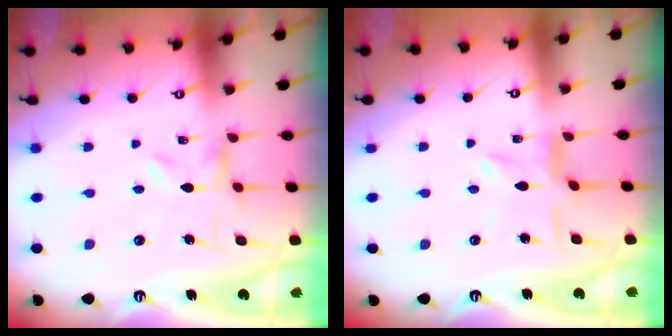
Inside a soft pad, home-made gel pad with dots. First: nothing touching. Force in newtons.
{"total": 4.4, "press": 4.4, "slide": 0.4}